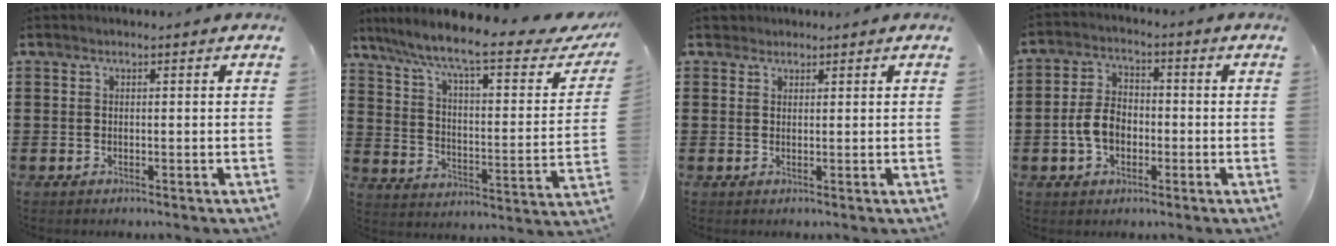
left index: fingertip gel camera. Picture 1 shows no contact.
{"total": 9.7, "force": [7.4, 0.7, 6.3], "torque": [-0.140, -0.048, 0.115]}
{"total": 1.6, "force": [1.4, 0.8, 0.0], "torque": [-0.004, 0.006, 0.029]}
{"total": 6.1, "force": [-1.5, 4.1, 4.3], "torque": [-0.106, 0.004, -0.035]}